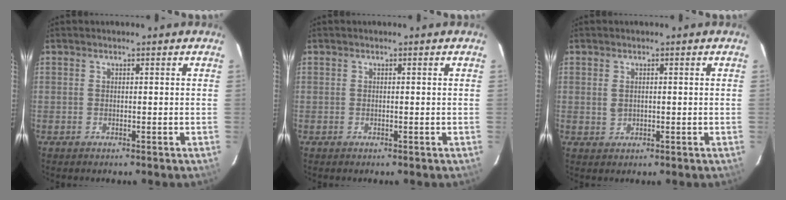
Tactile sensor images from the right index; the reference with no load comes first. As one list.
[{"total": 0.5, "force": [-0.1, 0.2, 0.5], "torque": [-0.010, 0.002, -0.002]}, {"total": 1.9, "force": [0.2, 1.4, 1.2], "torque": [-0.024, 0.002, 0.006]}]